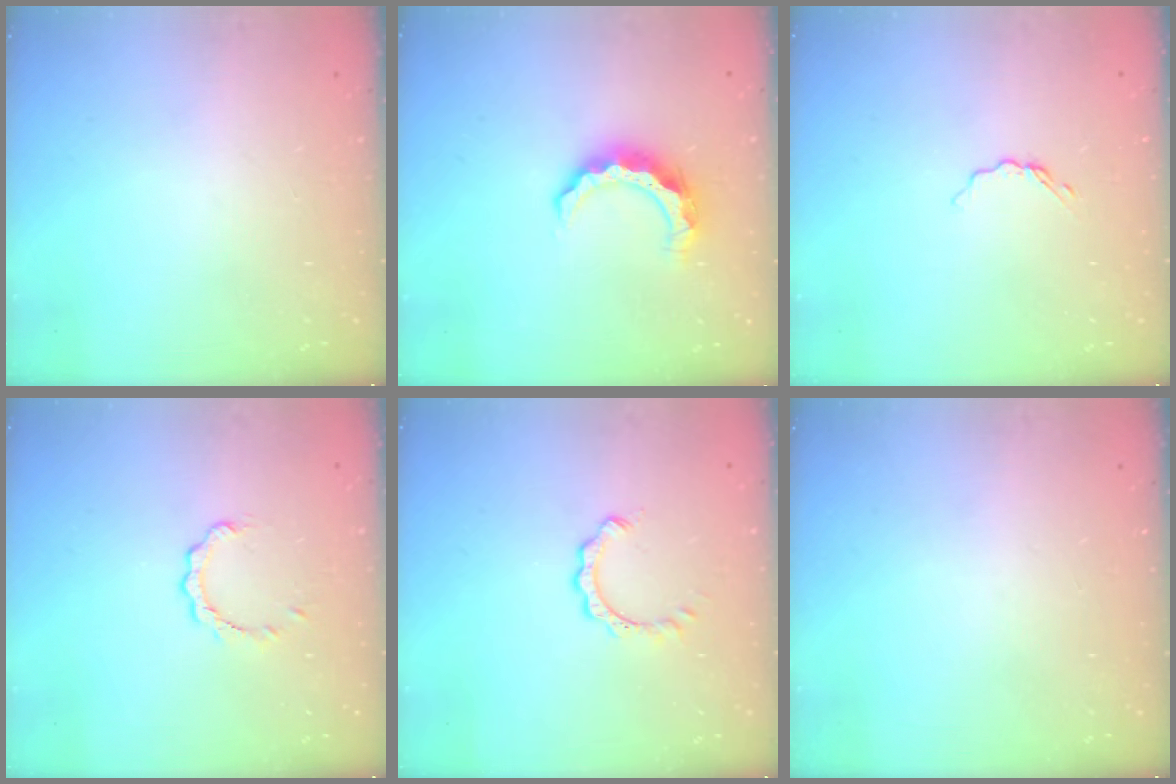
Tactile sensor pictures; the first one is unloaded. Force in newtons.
{"total": 8.2, "press": 8.2, "slide": 0.2}
{"total": 4.5, "press": 4.5, "slide": 0.4}
{"total": 2.8, "press": 2.8, "slide": 0.3}
{"total": 4.0, "press": 4.0, "slide": 0.3}
{"total": 0.0}